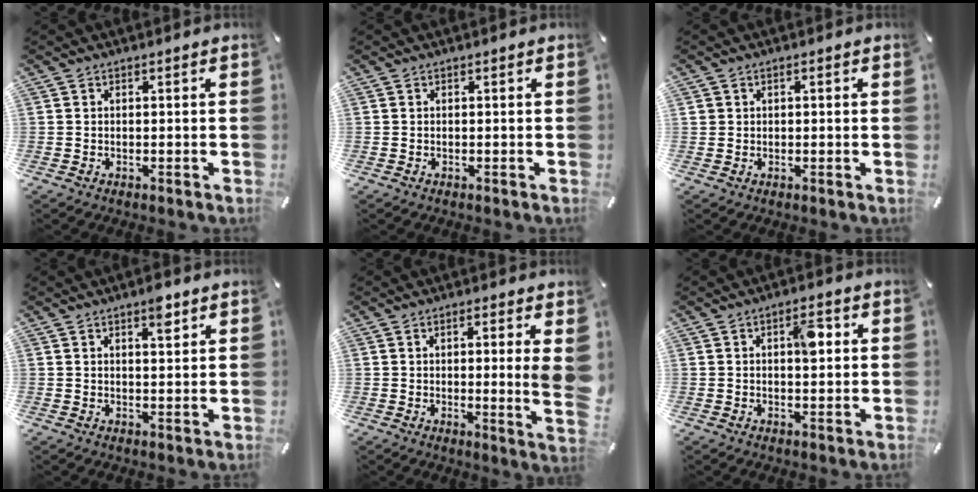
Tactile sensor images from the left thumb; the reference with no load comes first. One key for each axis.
{"total": 0.0}
{"total": 0.9, "fx": 0.2, "fy": 0.8, "fz": 0.3, "tx": -0.007, "ty": 0.005, "tz": 0.002}
{"total": 4.0, "fx": 2.6, "fy": 1.4, "fz": 2.6, "tx": -0.034, "ty": -0.009, "tz": 0.042}
{"total": 8.5, "fx": 1.4, "fy": -0.2, "fz": 8.4, "tx": -0.116, "ty": -0.029, "tz": 0.018}
{"total": 6.0, "fx": 1.5, "fy": 2.7, "fz": 5.2, "tx": -0.067, "ty": -0.004, "tz": 0.015}